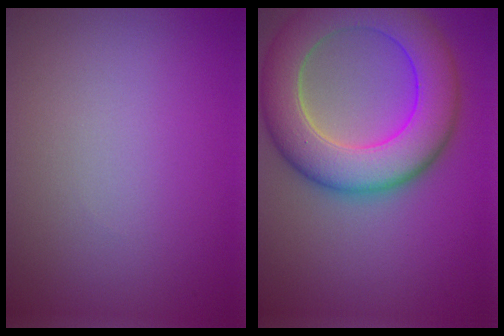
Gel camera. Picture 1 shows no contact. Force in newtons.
{"total": 9.6, "press": 9.6, "slide": 0.5}